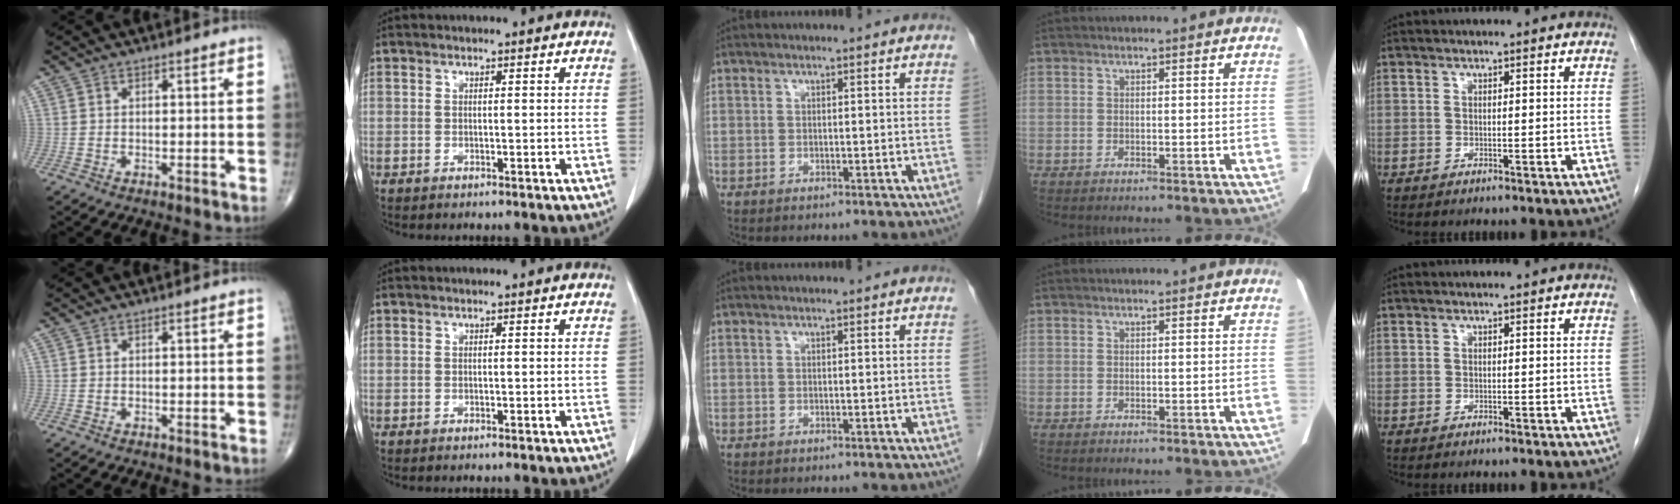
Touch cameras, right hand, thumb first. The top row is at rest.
{}